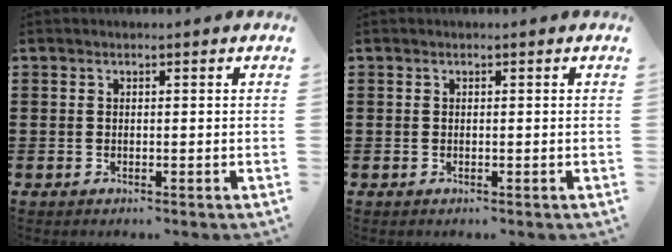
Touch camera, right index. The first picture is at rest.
{"total": 0.0}